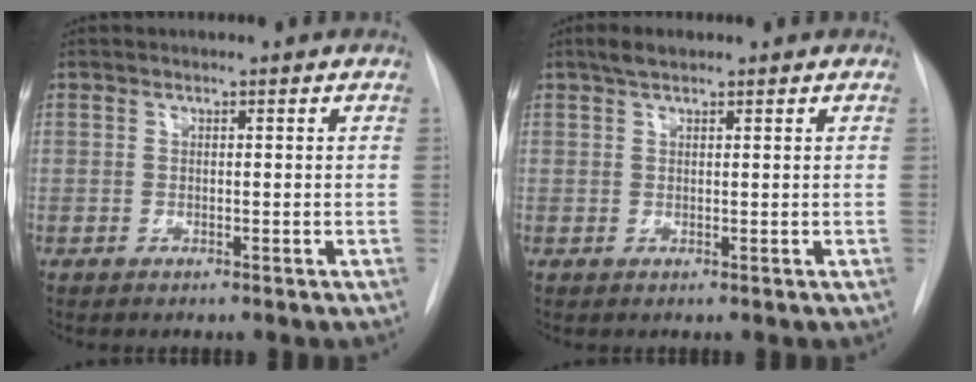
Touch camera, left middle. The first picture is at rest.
{"total": 2.1, "force": [1.6, 0.7, 1.2], "torque": [-0.027, 0.010, 0.028]}